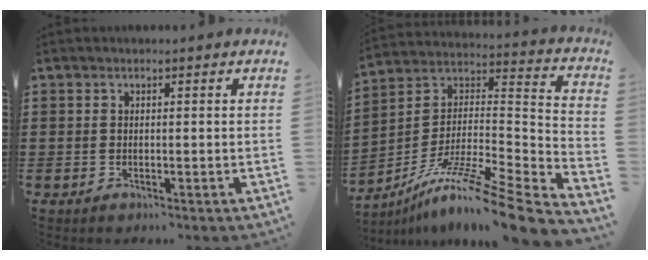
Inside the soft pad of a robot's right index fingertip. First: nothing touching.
{"total": 11.7, "force": [-9.1, 0.1, 7.4], "torque": [-0.122, 0.002, -0.171]}